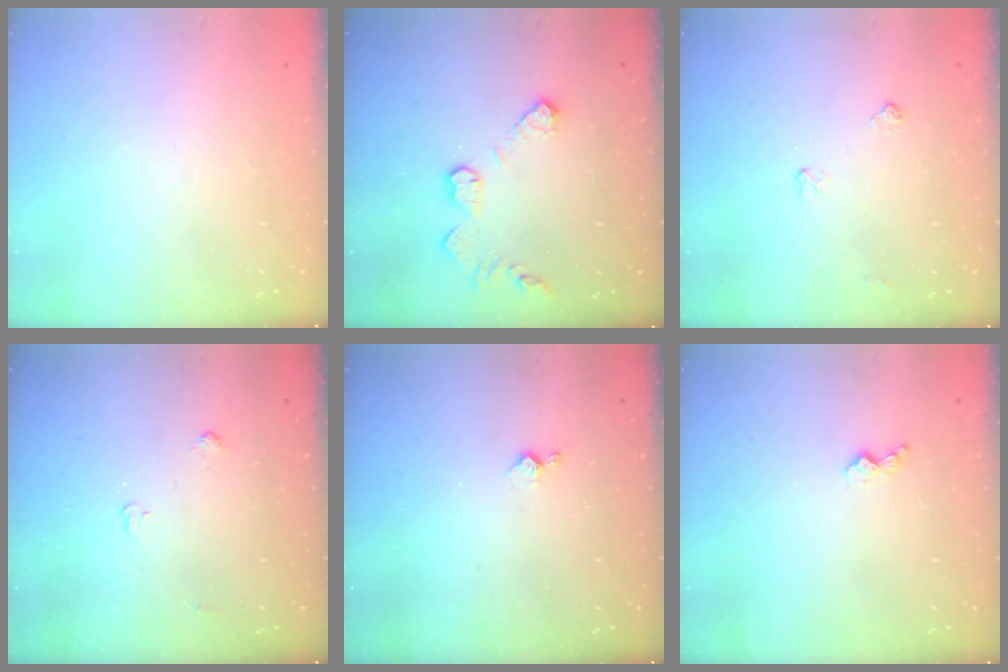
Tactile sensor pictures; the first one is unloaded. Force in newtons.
{"total": 10.1, "press": 10.1, "slide": 0.6}
{"total": 4.7, "press": 4.6, "slide": 0.6}
{"total": 3.5, "press": 3.4, "slide": 0.6}
{"total": 2.8, "press": 2.7, "slide": 0.4}
{"total": 4.4, "press": 4.4, "slide": 0.6}